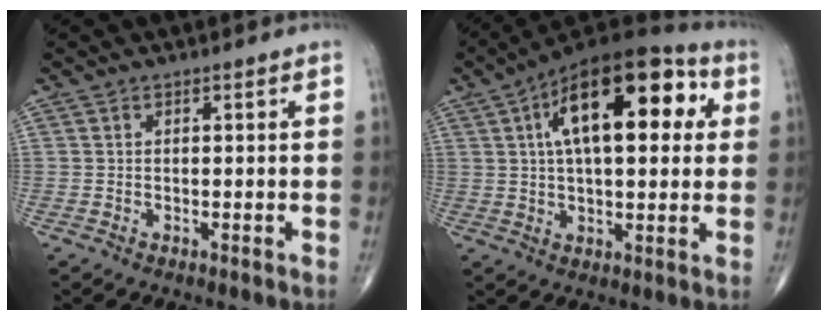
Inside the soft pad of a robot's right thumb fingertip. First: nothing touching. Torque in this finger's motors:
{"motor_torque": [0.62, 4.17, 2.16, 0.41, 0.62]}